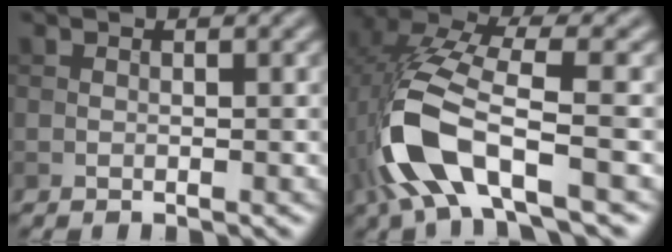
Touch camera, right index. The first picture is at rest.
{"total": 9.7, "force": [-3.2, 3.5, 8.4], "torque": [-0.193, 0.004, -0.071]}